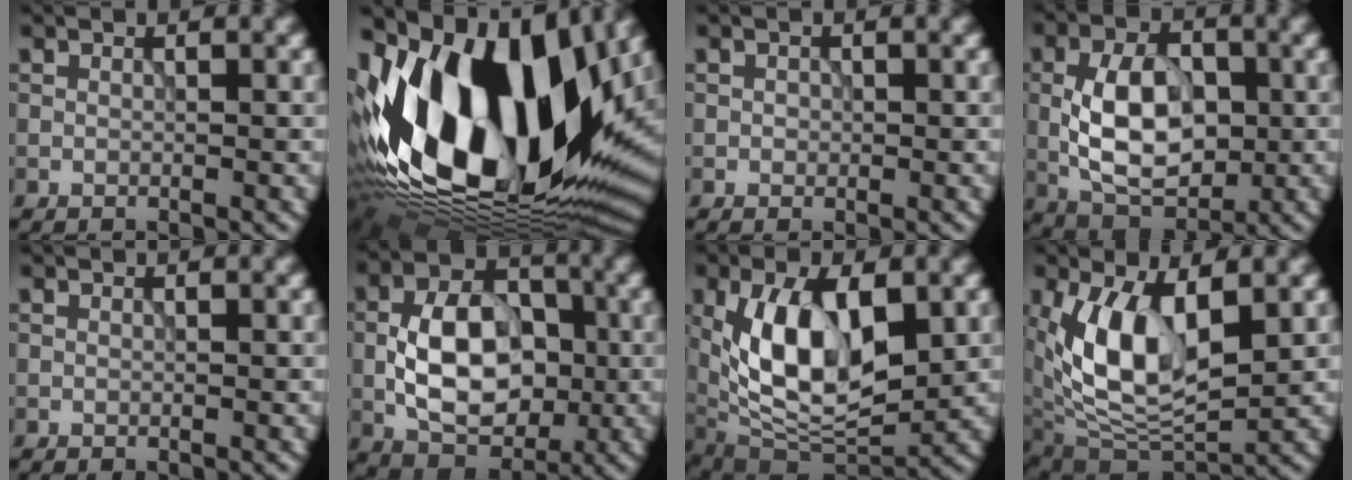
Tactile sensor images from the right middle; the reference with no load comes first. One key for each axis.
{"total": 19.5, "fx": 1.4, "fy": 11.1, "fz": 16.0, "tx": -0.299, "ty": 0.000, "tz": 0.008}
{"total": 0.5, "fx": -0.1, "fy": 0.5, "fz": 0.2, "tx": -0.004, "ty": -0.003, "tz": -0.003}
{"total": 7.8, "fx": -0.7, "fy": 4.5, "fz": 6.3, "tx": -0.119, "ty": 0.002, "tz": -0.019}
{"total": 0.0}
{"total": 8.4, "fx": -1.4, "fy": 5.3, "fz": 6.4, "tx": -0.113, "ty": 0.008, "tz": -0.028}
{"total": 10.4, "fx": 0.8, "fy": 5.1, "fz": 9.0, "tx": -0.165, "ty": -0.002, "tz": 0.011}
{"total": 9.3, "fx": 1.4, "fy": 4.8, "fz": 7.9, "tx": -0.159, "ty": -0.011, "tz": 0.024}